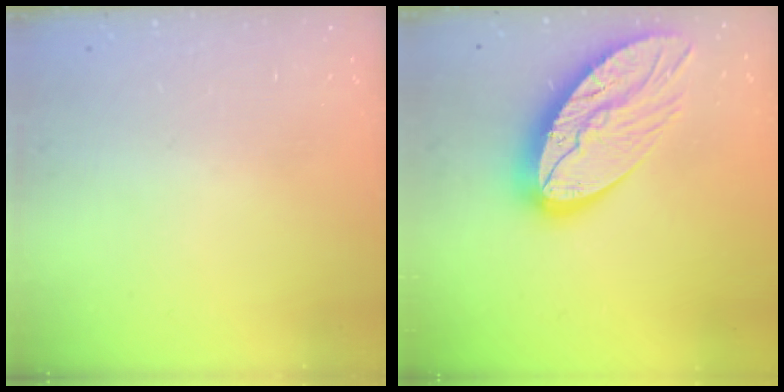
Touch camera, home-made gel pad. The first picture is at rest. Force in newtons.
{"total": 18.9, "press": 18.9, "slide": 1.5}